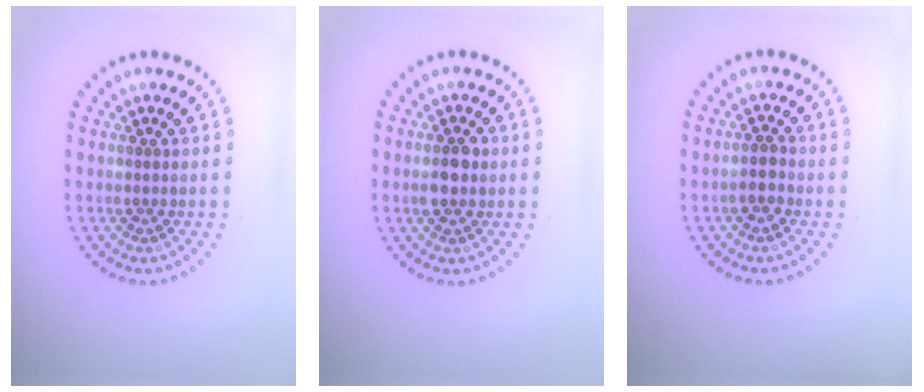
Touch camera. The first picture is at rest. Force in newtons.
{"total": 2.6, "press": 2.6, "slide": 0.1}
{"total": 1.5, "press": 1.2, "slide": 0.8}